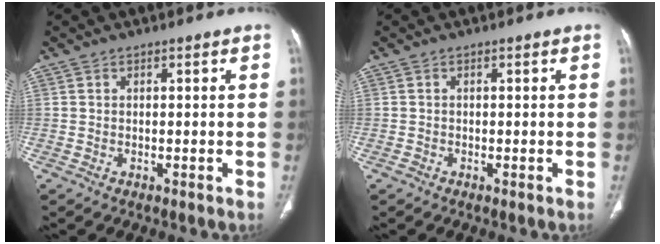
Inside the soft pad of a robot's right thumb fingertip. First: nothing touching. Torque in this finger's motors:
{"motor_torque": [0.08, 0.00, -0.18, 0.09, 0.03]}